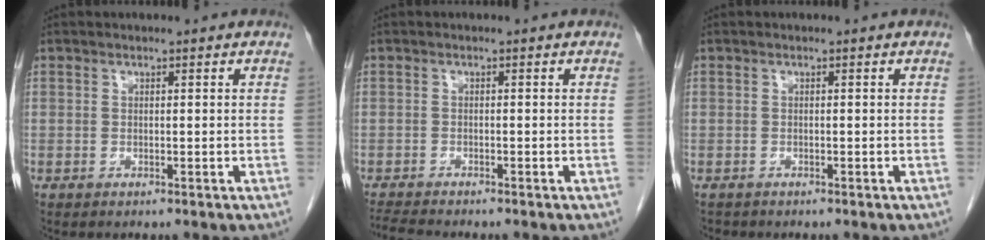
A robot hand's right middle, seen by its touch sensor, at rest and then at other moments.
{"total": 3.7, "force": [-3.5, -0.2, 1.2], "torque": [-0.024, -0.016, -0.060]}
{"total": 0.8, "force": [-0.7, 0.3, 0.0], "torque": [-0.009, 0.000, -0.012]}